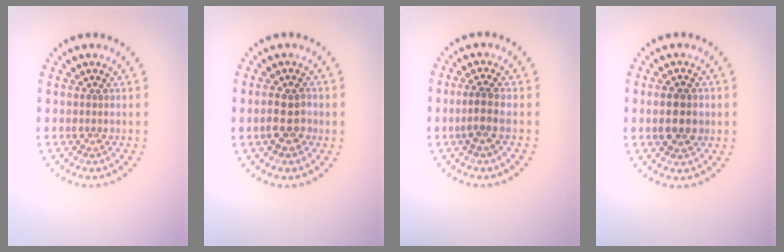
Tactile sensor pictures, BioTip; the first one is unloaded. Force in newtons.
{"total": 2.7, "press": 2.6, "slide": 0.5}
{"total": 1.9, "press": 1.4, "slide": 1.3}
{"total": 3.3, "press": 3.3, "slide": 0.1}